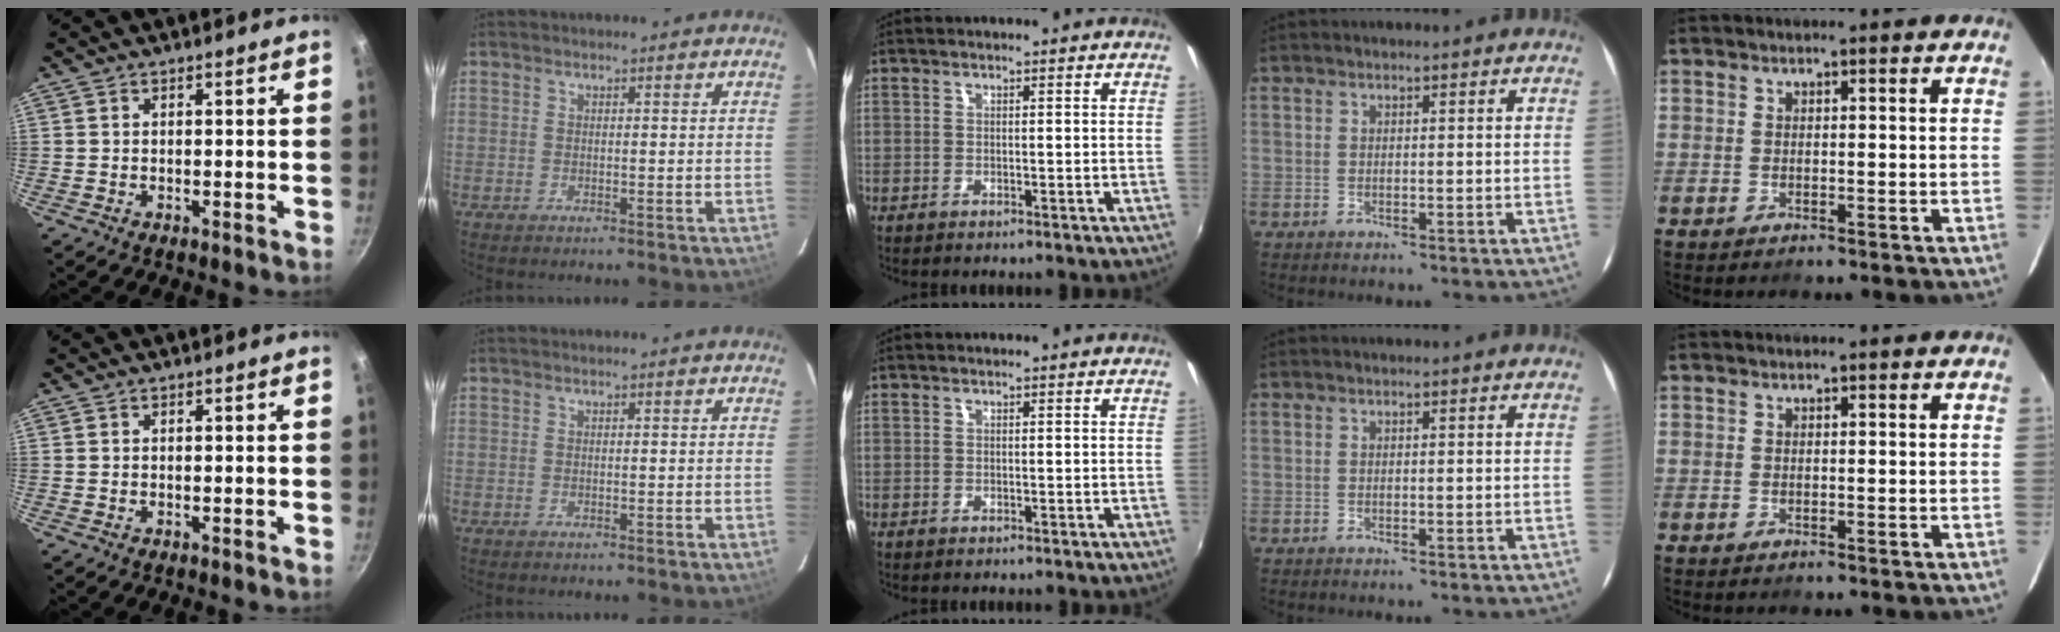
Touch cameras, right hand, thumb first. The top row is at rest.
{}